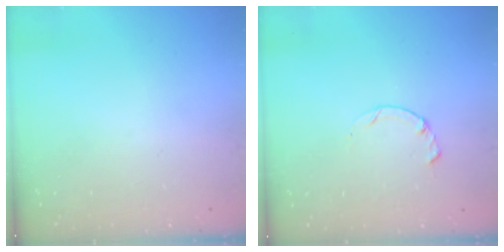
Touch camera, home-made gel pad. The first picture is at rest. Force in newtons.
{"total": 0.5, "press": 0.4, "slide": 0.3}